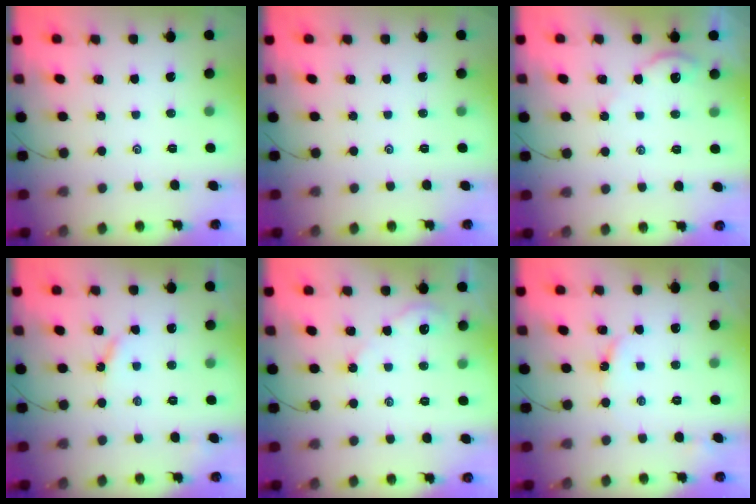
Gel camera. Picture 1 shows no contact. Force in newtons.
{"total": 0.0}
{"total": 2.7, "press": 2.7, "slide": 0.4}
{"total": 5.2, "press": 5.2, "slide": 0.4}
{"total": 2.1, "press": 2.1, "slide": 0.3}
{"total": 3.6, "press": 3.5, "slide": 0.3}